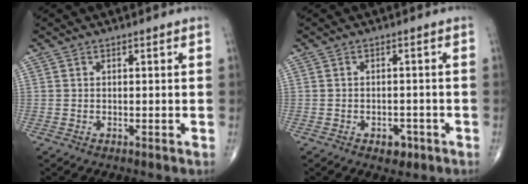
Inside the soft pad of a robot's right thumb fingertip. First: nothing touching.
{"total": 2.9, "force": [-1.6, 1.8, 1.5], "torque": [-0.004, 0.007, -0.018]}